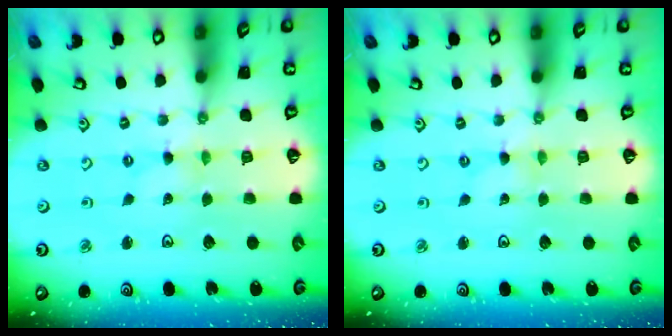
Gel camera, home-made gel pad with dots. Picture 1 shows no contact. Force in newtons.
{"total": 0.0}